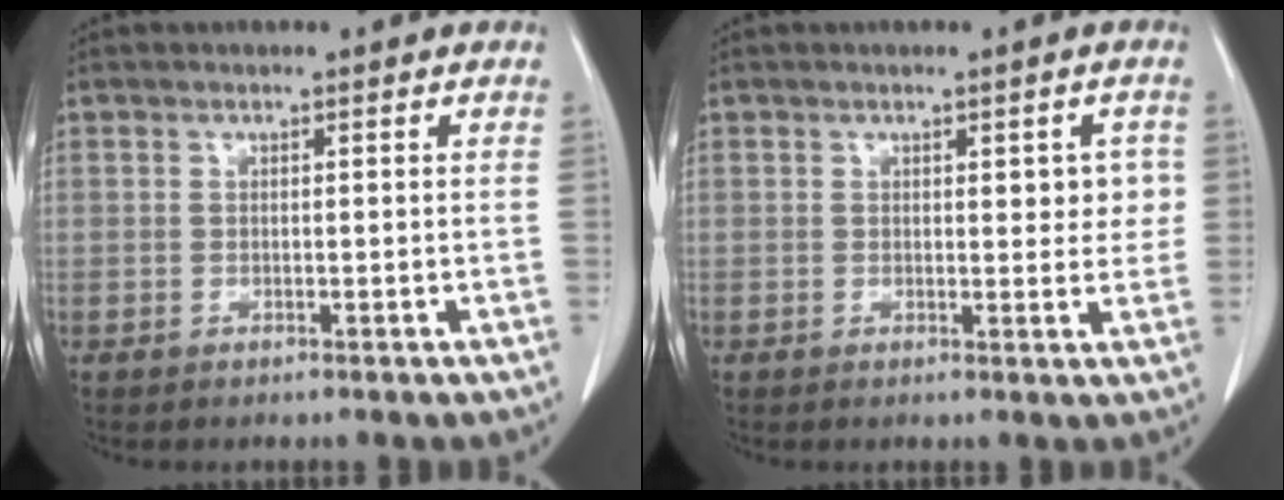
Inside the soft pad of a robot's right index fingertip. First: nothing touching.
{"total": 3.6, "force": [0.7, 1.5, 3.2], "torque": [-0.033, 0.002, 0.010]}